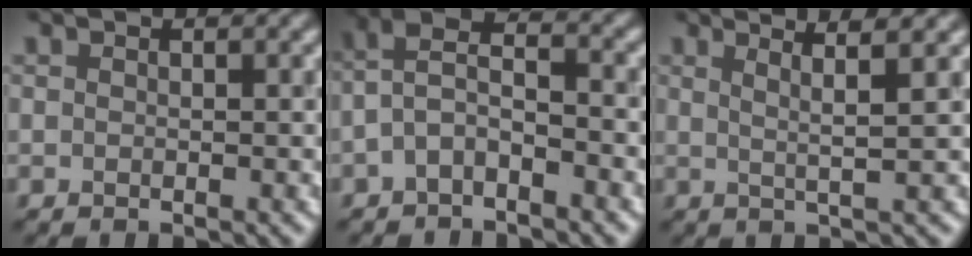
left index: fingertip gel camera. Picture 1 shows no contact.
{"total": 2.7, "force": [-1.7, 0.9, 1.8], "torque": [-0.051, 0.017, -0.029]}
{"total": 3.3, "force": [2.0, 0.2, 2.6], "torque": [-0.051, 0.013, 0.028]}